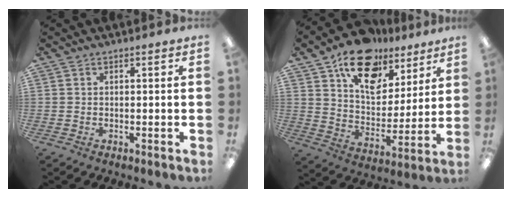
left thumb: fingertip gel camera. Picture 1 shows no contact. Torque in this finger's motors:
{"motor_torque": [0.52, 0.51, 1.29, -1.48, 0.12]}